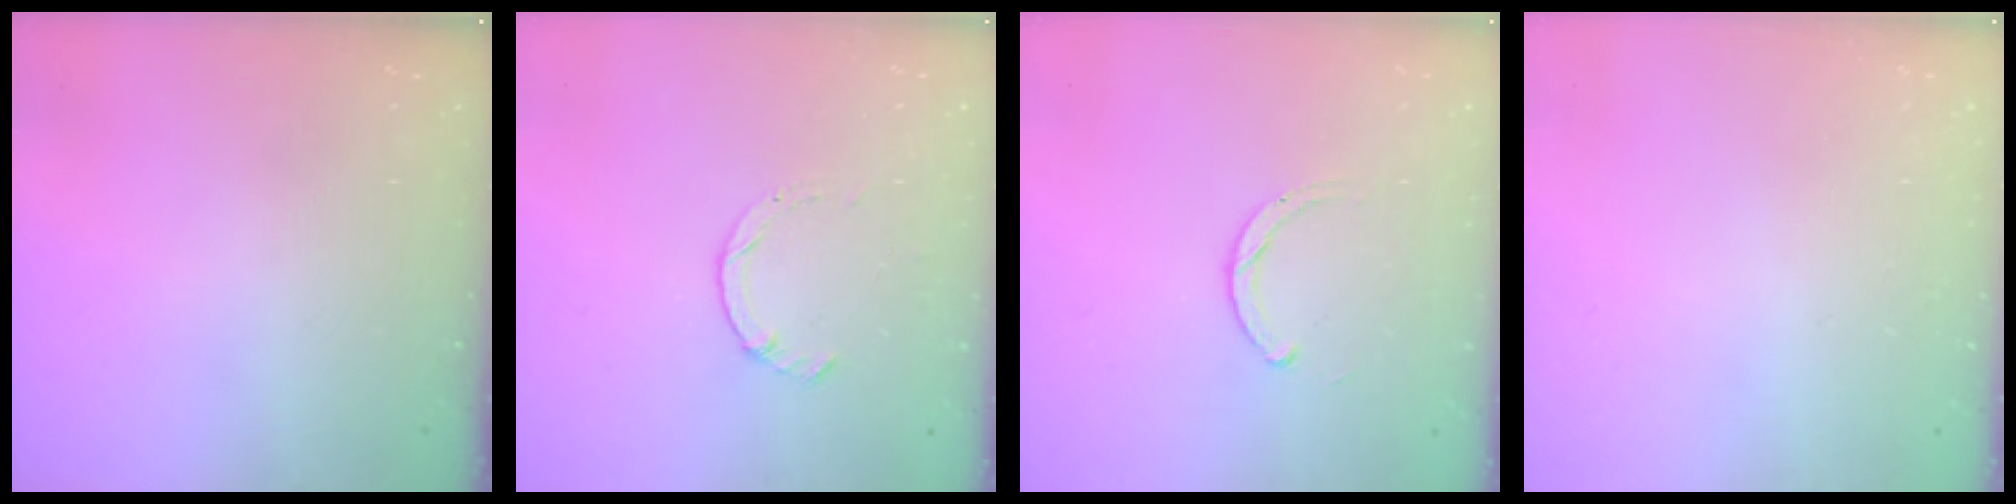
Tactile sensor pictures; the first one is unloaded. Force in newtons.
{"total": 1.0, "press": 1.0, "slide": 0.3}
{"total": 1.8, "press": 1.8, "slide": 0.2}
{"total": 2.5, "press": 2.5, "slide": 0.2}